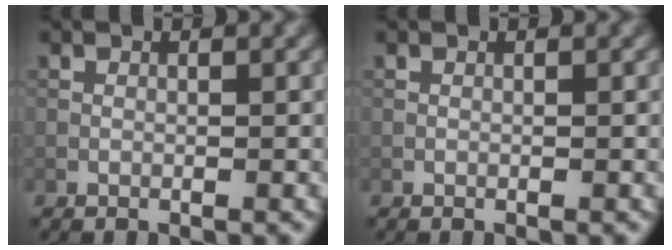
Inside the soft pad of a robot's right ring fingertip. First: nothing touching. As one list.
[{"total": 0.0}]